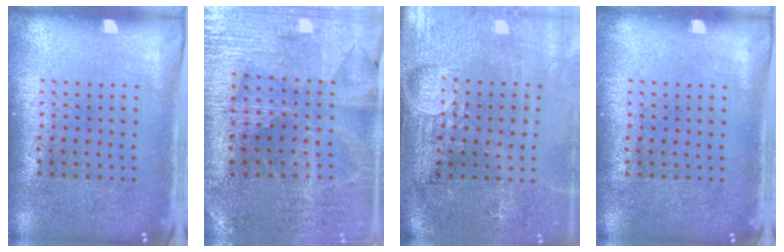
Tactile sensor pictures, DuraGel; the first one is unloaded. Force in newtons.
{"total": 2.0, "press": 2.0, "slide": 0.3}
{"total": 4.4, "press": 3.6, "slide": 2.6}
{"total": 0.0}